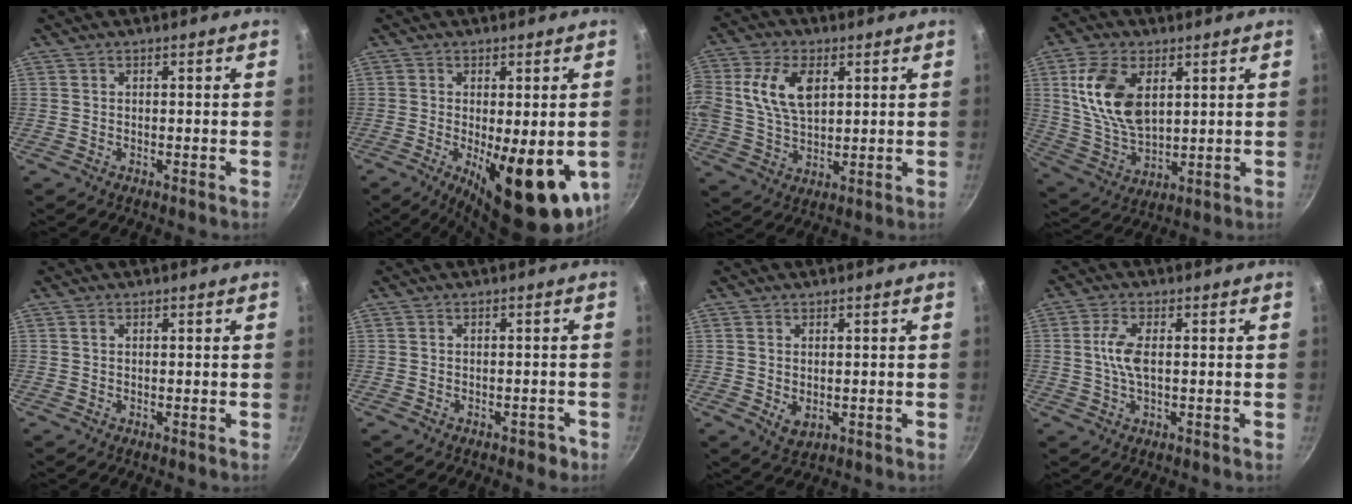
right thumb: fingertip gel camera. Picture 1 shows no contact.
{"total": 15.9, "force": [-3.4, 5.5, 14.5], "torque": [-0.185, -0.017, -0.035]}
{"total": 11.4, "force": [3.1, 6.9, 8.6], "torque": [-0.155, -0.002, 0.054]}
{"total": 14.2, "force": [4.2, 8.3, 10.8], "torque": [-0.194, -0.020, 0.091]}
{"total": 0.5, "force": [0.2, 0.3, 0.3], "torque": [-0.007, 0.002, 0.004]}
{"total": 2.2, "force": [-1.2, 1.5, 1.1], "torque": [0.004, 0.026, 0.002]}
{"total": 3.4, "force": [-0.1, 2.2, 2.5], "torque": [-0.040, -0.010, 0.004]}
{"total": 5.3, "force": [0.4, 2.2, 4.8], "torque": [-0.108, 0.004, 0.005]}